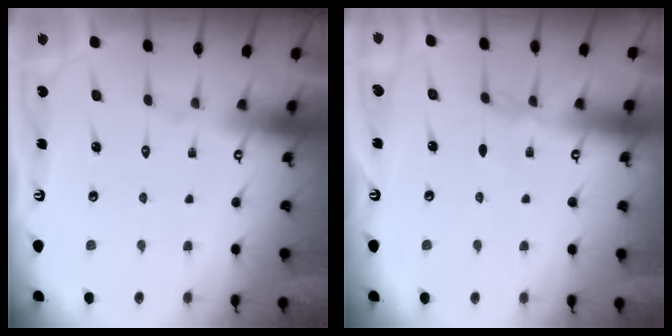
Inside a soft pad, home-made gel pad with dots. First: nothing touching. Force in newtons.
{"total": 2.8, "press": 2.8, "slide": 0.4}